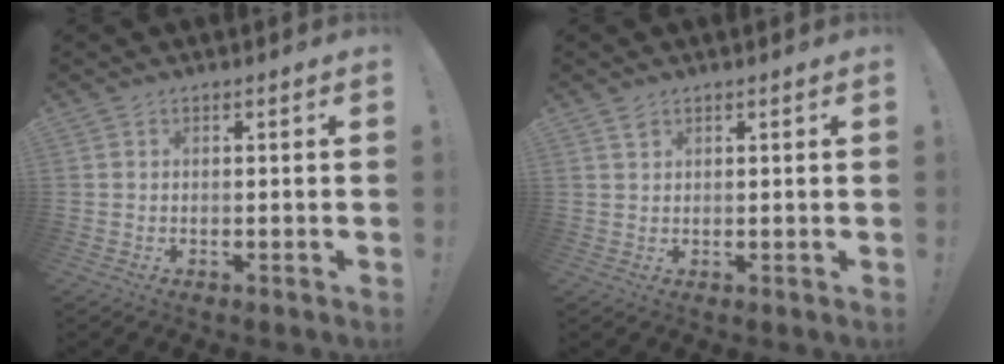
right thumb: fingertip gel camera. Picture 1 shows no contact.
{"total": 1.5, "force": [1.2, 0.7, 0.6], "torque": [0.001, -0.008, 0.020]}